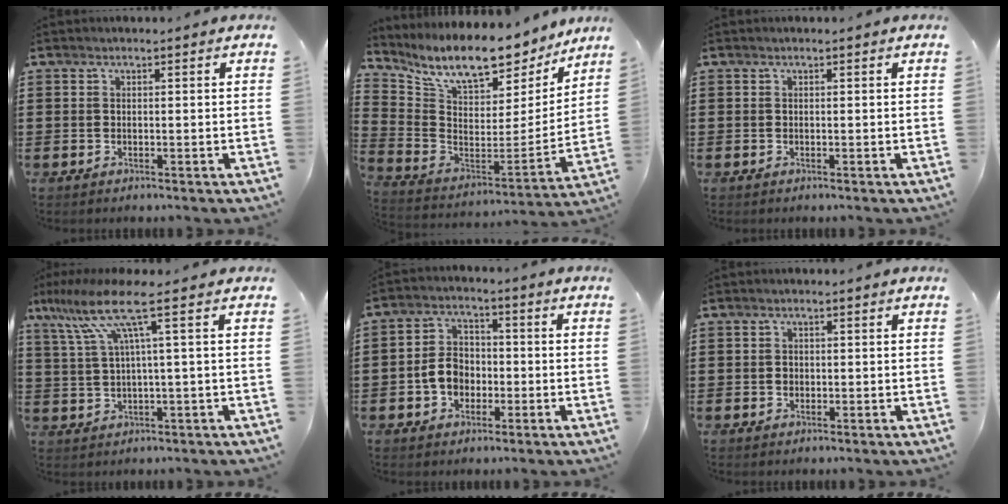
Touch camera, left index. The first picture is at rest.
{"total": 11.1, "force": [9.2, 2.9, 5.5], "torque": [-0.132, -0.071, 0.157]}
{"total": 0.0}
{"total": 9.4, "force": [3.5, 0.6, 8.8], "torque": [-0.206, -0.016, 0.048]}
{"total": 5.7, "force": [-1.5, 4.3, 3.4], "torque": [-0.081, 0.007, -0.033]}
{"total": 0.9, "force": [0.1, 0.7, 0.5], "torque": [-0.013, 0.004, 0.003]}